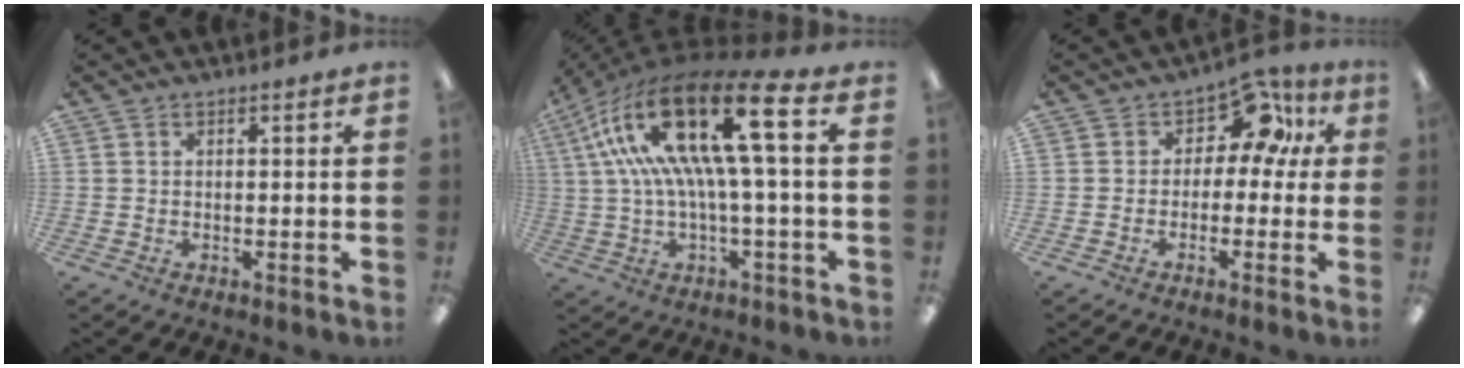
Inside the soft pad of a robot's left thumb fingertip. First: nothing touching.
{"total": 24.7, "force": [6.8, 7.5, 22.6], "torque": [-0.438, -0.029, 0.104]}
{"total": 9.2, "force": [3.9, 5.9, 5.8], "torque": [-0.085, -0.014, 0.068]}